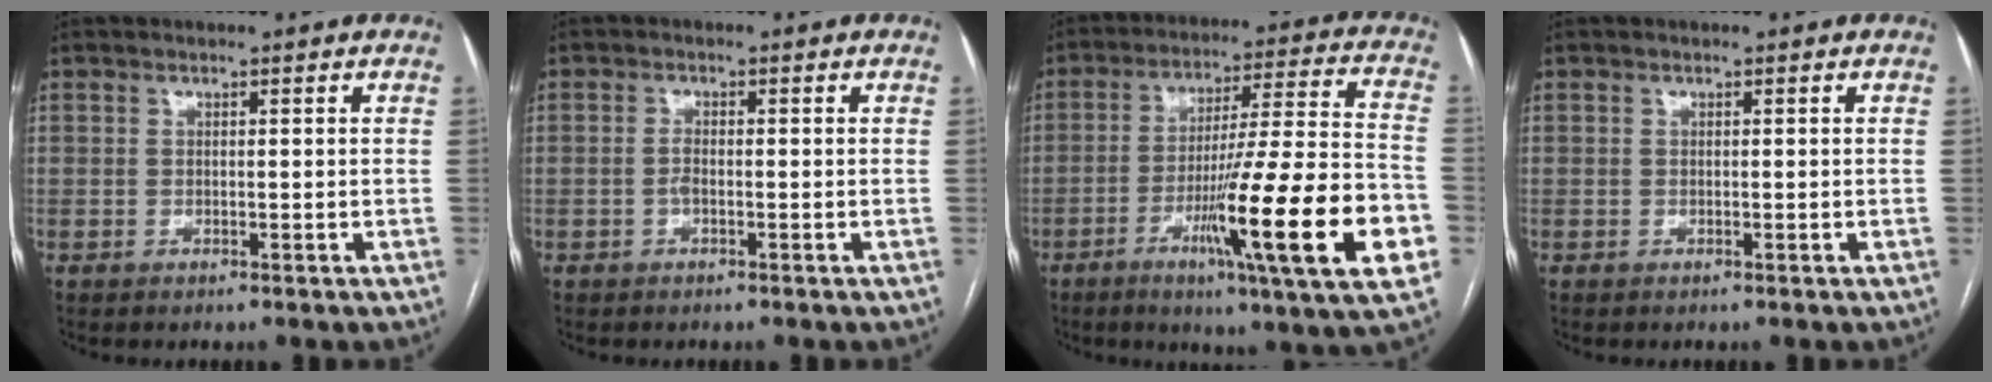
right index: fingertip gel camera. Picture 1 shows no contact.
{"total": 1.2, "force": [-0.5, 0.4, 1.1], "torque": [-0.021, 0.002, -0.010]}
{"total": 23.0, "force": [-7.8, 0.1, 21.7], "torque": [-0.308, -0.022, -0.122]}
{"total": 0.0}